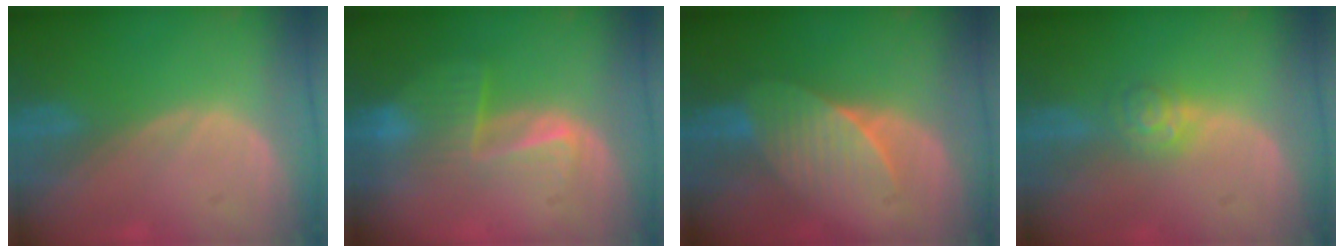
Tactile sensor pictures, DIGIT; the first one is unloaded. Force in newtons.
{"total": 6.9, "press": 6.0, "slide": 3.5}
{"total": 6.9, "press": 6.6, "slide": 2.1}
{"total": 4.0, "press": 3.6, "slide": 1.7}